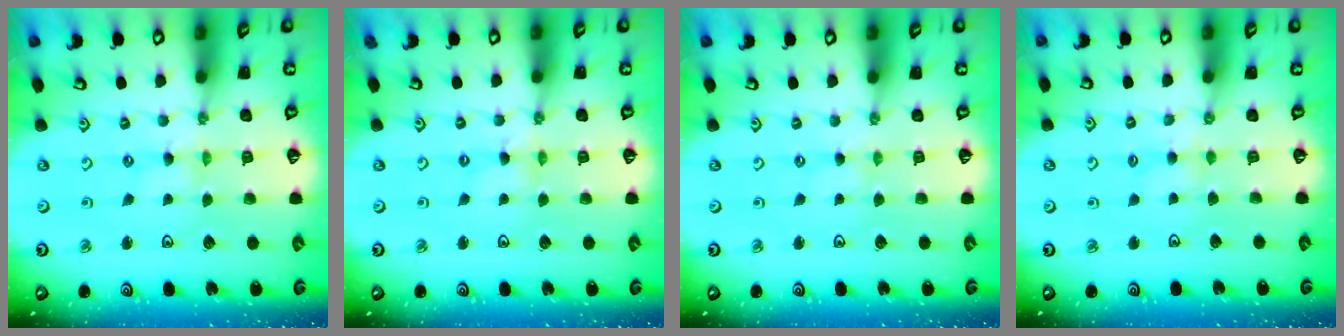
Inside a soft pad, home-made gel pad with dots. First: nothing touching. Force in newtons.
{"total": 0.0}
{"total": 0.5, "press": 0.5, "slide": 0.1}
{"total": 2.7, "press": 2.6, "slide": 0.5}